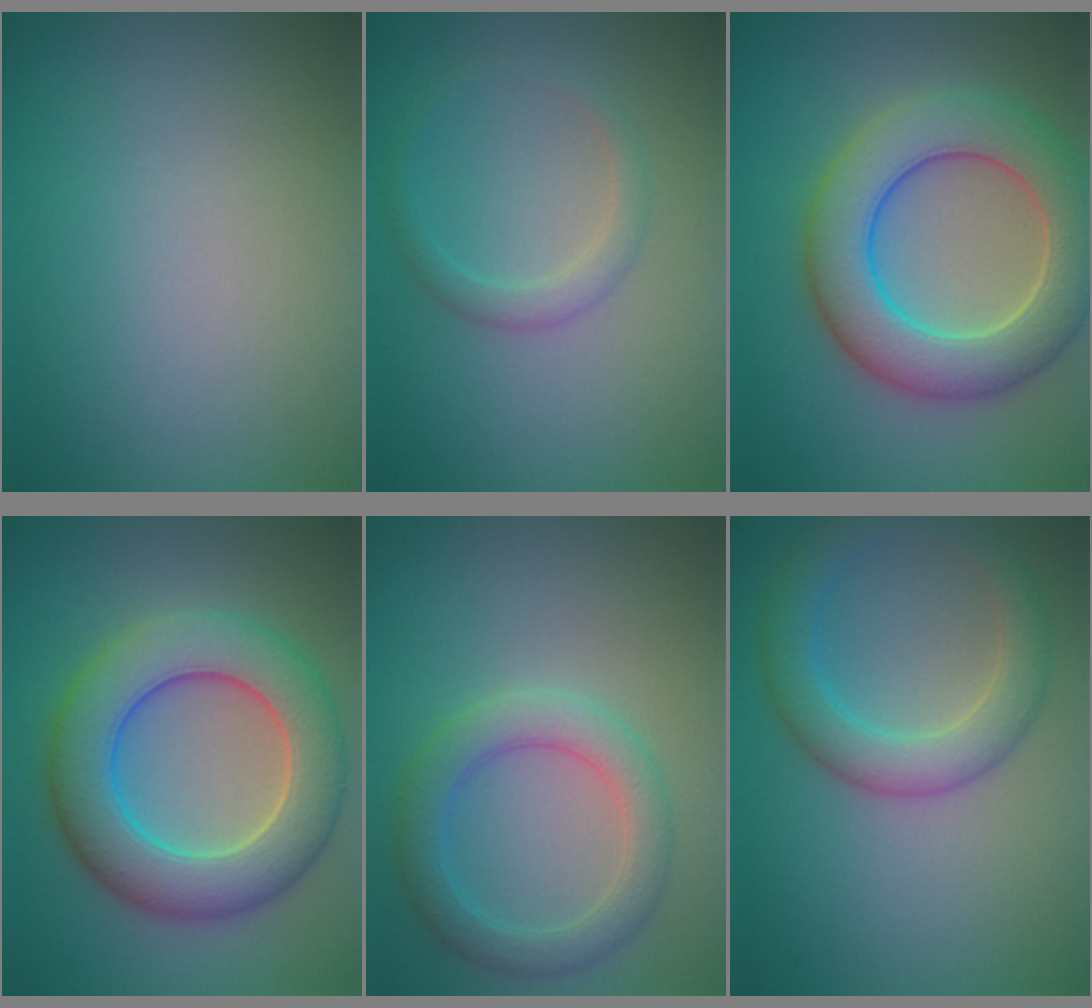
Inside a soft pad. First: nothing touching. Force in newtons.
{"total": 1.8, "press": 1.8, "slide": 0.1}
{"total": 8.7, "press": 8.6, "slide": 0.4}
{"total": 9.1, "press": 9.1, "slide": 0.4}
{"total": 4.0, "press": 4.0, "slide": 0.2}
{"total": 4.4, "press": 4.4, "slide": 0.0}